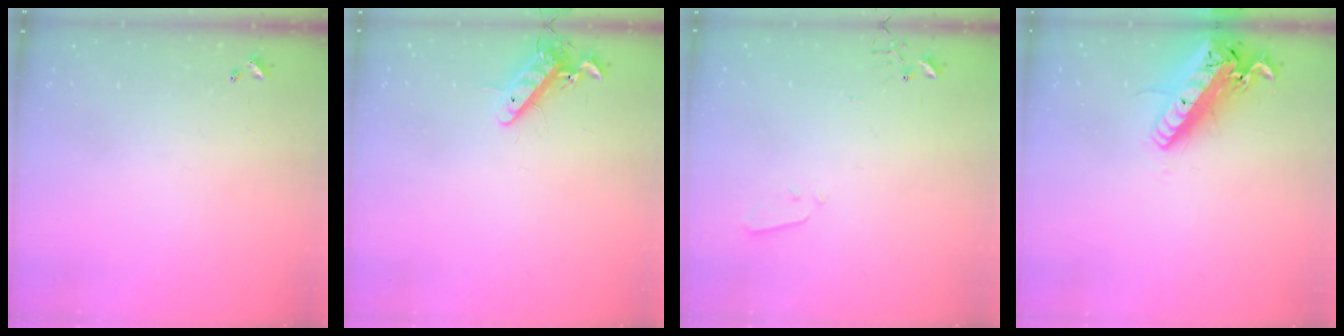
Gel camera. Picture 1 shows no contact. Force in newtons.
{"total": 10.7, "press": 10.5, "slide": 1.9}
{"total": 3.0, "press": 2.9, "slide": 0.7}
{"total": 21.7, "press": 21.3, "slide": 4.3}